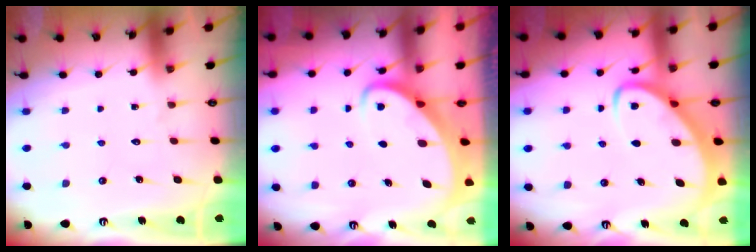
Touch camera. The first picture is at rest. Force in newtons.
{"total": 3.6, "press": 3.6, "slide": 0.4}
{"total": 5.1, "press": 5.0, "slide": 0.6}